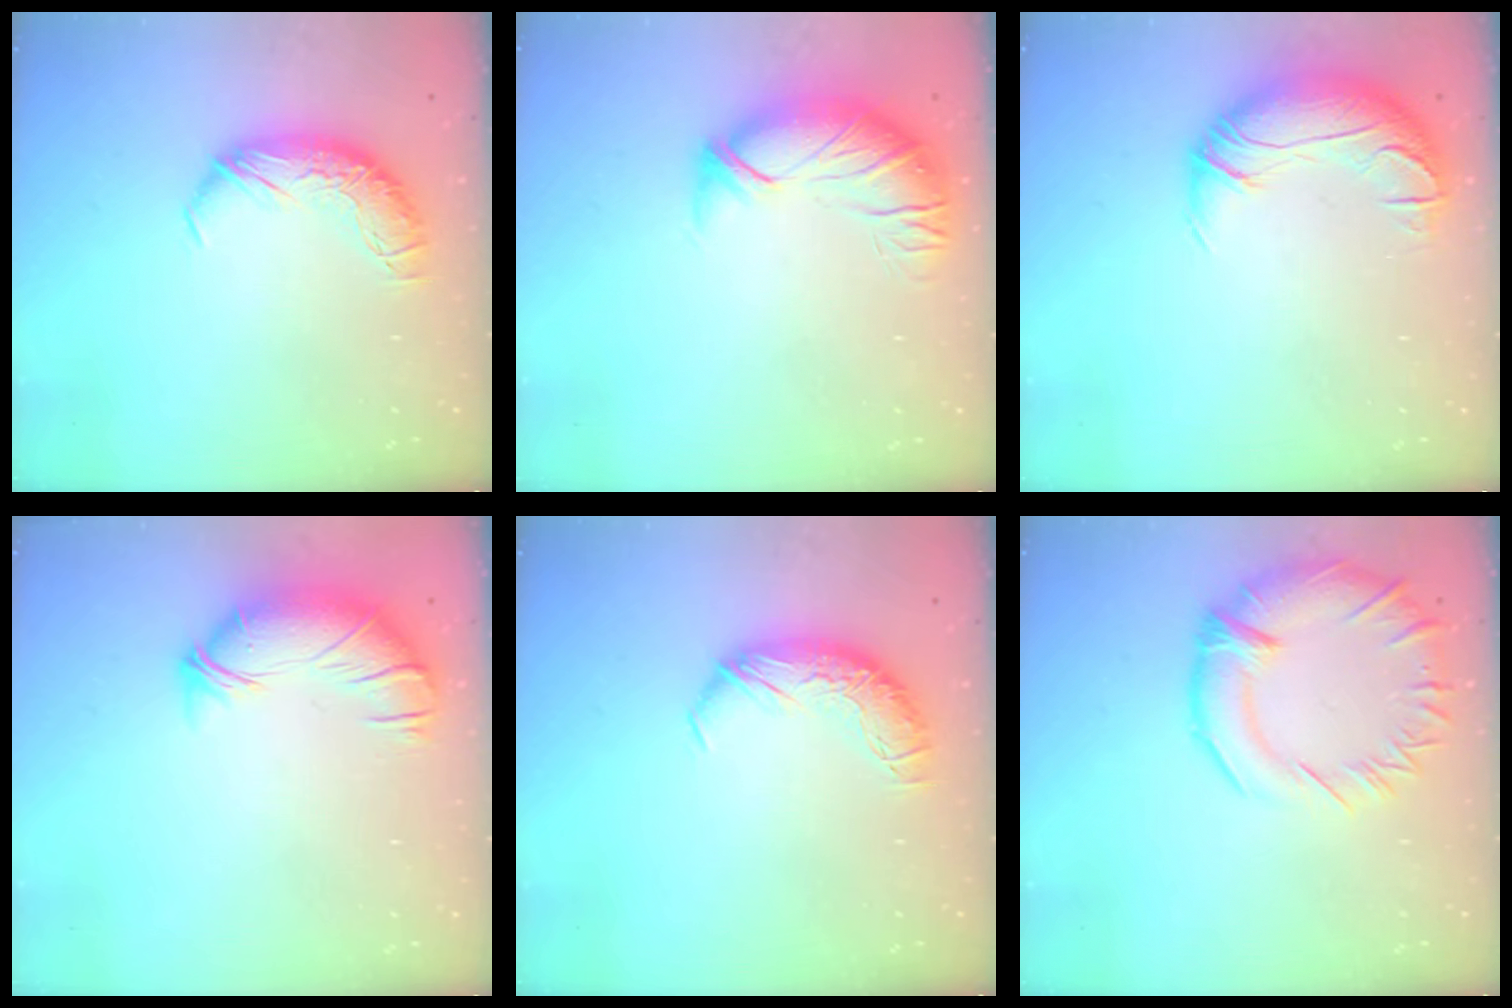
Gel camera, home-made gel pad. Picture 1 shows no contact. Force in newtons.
{"total": 2.7, "press": 1.2, "slide": 2.5}
{"total": 3.0, "press": 1.9, "slide": 2.3}
{"total": 2.8, "press": 1.5, "slide": 2.3}
{"total": 0.0}
{"total": 7.3, "press": 6.7, "slide": 2.9}